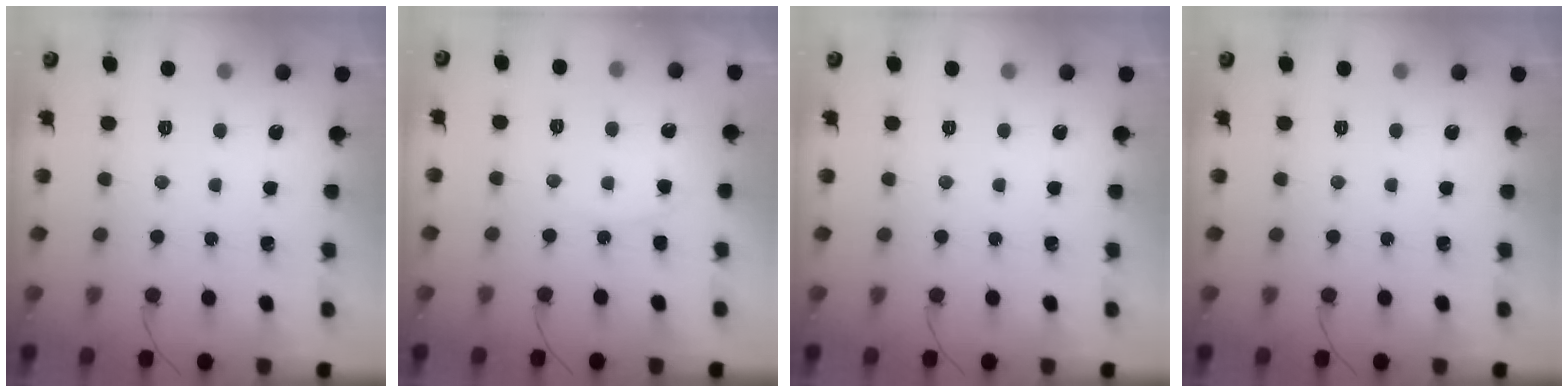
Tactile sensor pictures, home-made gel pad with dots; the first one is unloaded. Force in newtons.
{"total": 4.6, "press": 4.6, "slide": 0.5}
{"total": 0.0}
{"total": 0.0}